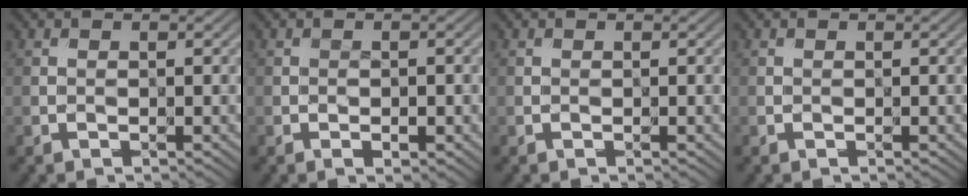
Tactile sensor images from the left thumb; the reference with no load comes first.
{"total": 1.4, "force": [-0.5, 0.7, 1.1], "torque": [-0.016, -0.003, -0.003]}
{"total": 0.0}
{"total": 0.0}